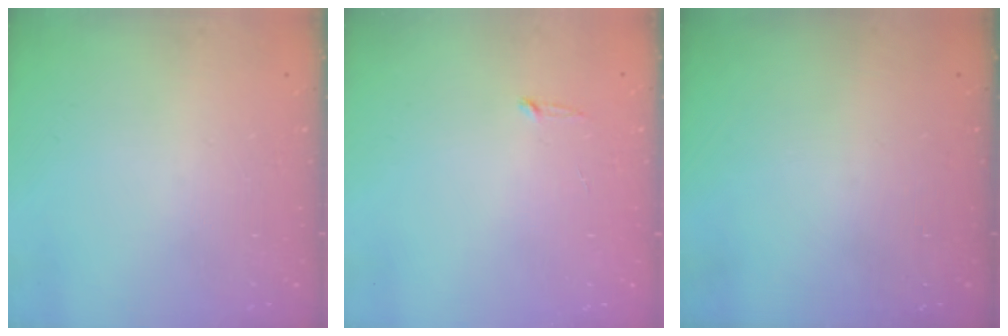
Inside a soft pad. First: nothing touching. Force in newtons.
{"total": 2.5, "press": 2.5, "slide": 0.2}
{"total": 0.0}